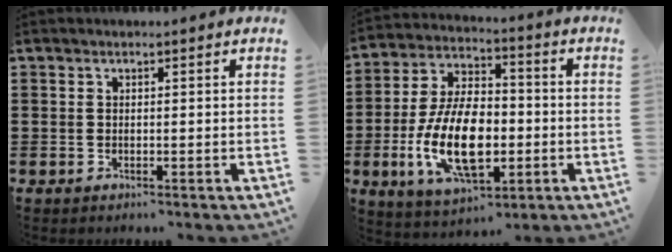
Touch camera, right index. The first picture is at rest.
{"total": 13.6, "force": [-3.3, 6.9, 11.2], "torque": [-0.244, -0.010, -0.062]}